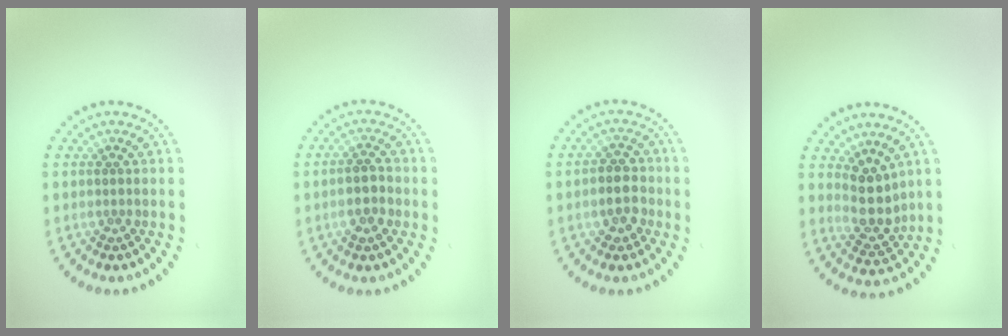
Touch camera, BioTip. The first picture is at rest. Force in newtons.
{"total": 2.2, "press": 2.2, "slide": 0.2}
{"total": 2.9, "press": 2.8, "slide": 0.8}
{"total": 3.6, "press": 2.9, "slide": 2.0}